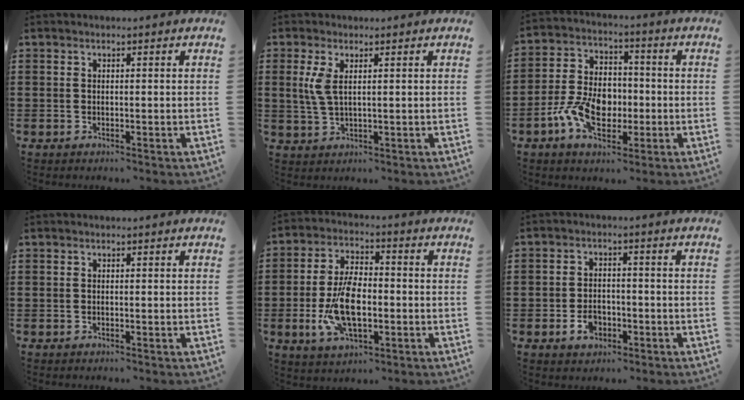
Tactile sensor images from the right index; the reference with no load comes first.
{"total": 3.6, "force": [1.1, 1.3, 3.1], "torque": [-0.081, 0.001, 0.013]}
{"total": 9.5, "force": [-2.5, 6.7, 6.2], "torque": [-0.138, 0.010, -0.048]}
{"total": 0.0}
{"total": 10.0, "force": [-2.0, 4.9, 8.4], "torque": [-0.185, -0.001, -0.037]}
{"total": 3.5, "force": [-1.6, 2.5, 1.8], "torque": [-0.037, 0.003, -0.032]}